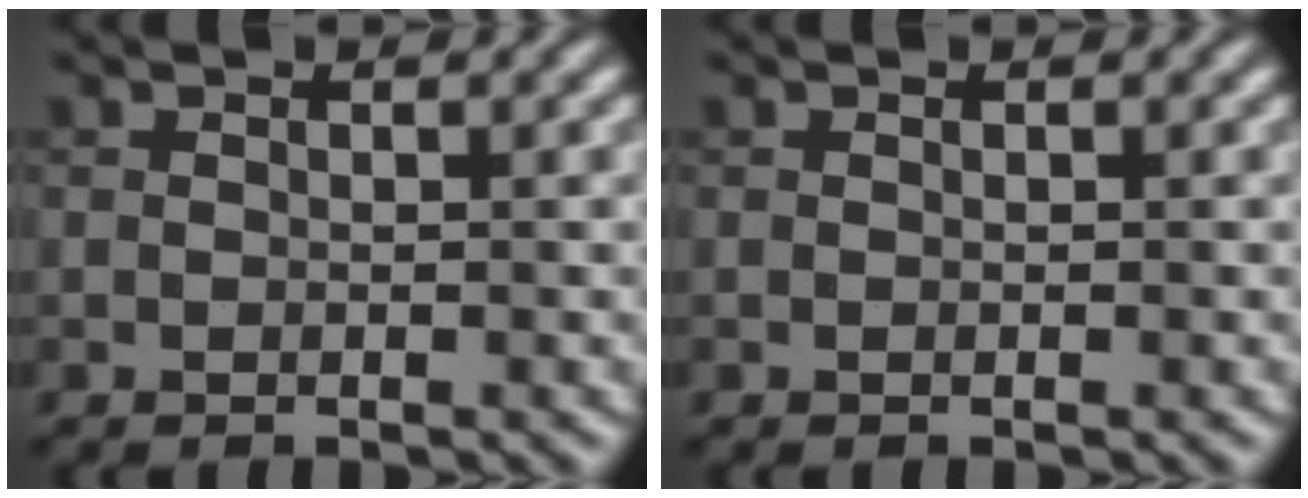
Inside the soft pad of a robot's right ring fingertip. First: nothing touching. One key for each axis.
{"total": 0.0}